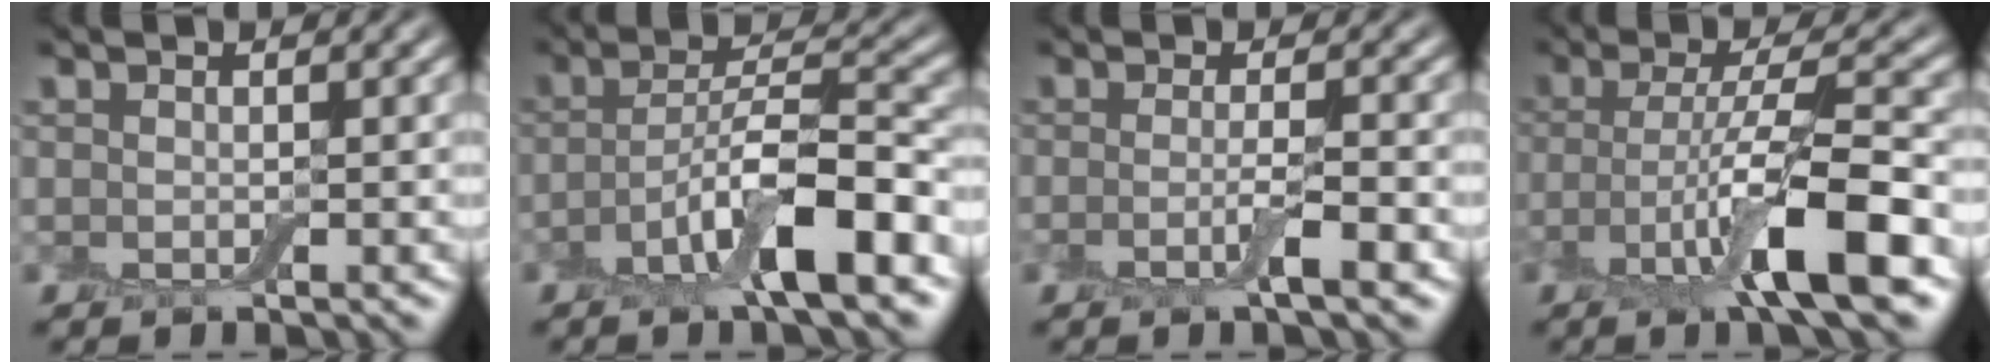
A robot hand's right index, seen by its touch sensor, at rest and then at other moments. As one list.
[{"total": 7.3, "force": [-3.2, 1.7, 6.4], "torque": [-0.111, 0.011, -0.060]}, {"total": 2.6, "force": [-0.8, 0.4, 2.5], "torque": [-0.045, -0.003, -0.019]}, {"total": 8.2, "force": [-3.0, 1.6, 7.4], "torque": [-0.131, 0.004, -0.059]}]